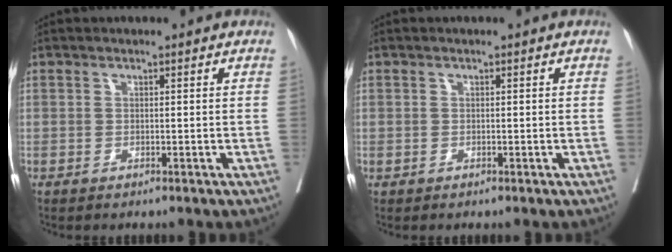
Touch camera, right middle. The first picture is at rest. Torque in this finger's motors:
{"motor_torque": [1.06, -1.08, -0.21, -0.22]}